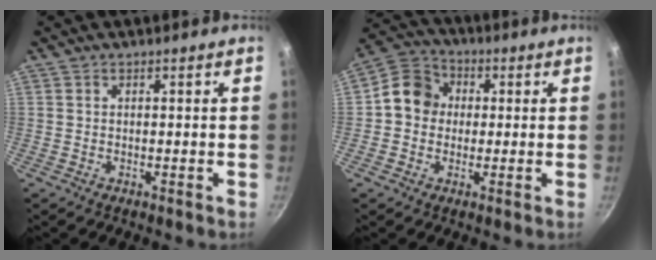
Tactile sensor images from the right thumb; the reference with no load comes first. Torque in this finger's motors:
{"motor_torque": [-0.20, 0.27, 0.65, -0.47, 0.18]}